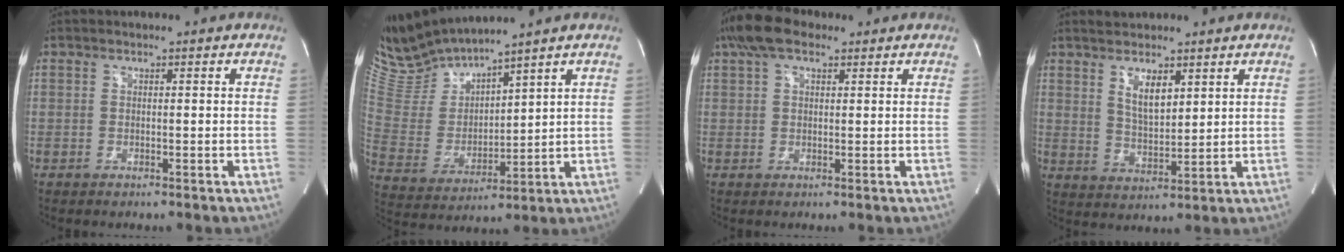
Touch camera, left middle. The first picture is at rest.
{"total": 10.1, "force": [9.8, -0.3, 2.1], "torque": [-0.068, -0.003, 0.218]}
{"total": 6.3, "force": [4.1, 2.9, 3.9], "torque": [-0.085, 0.037, 0.074]}
{"total": 6.8, "force": [3.9, 2.7, 4.9], "torque": [-0.103, 0.001, 0.075]}